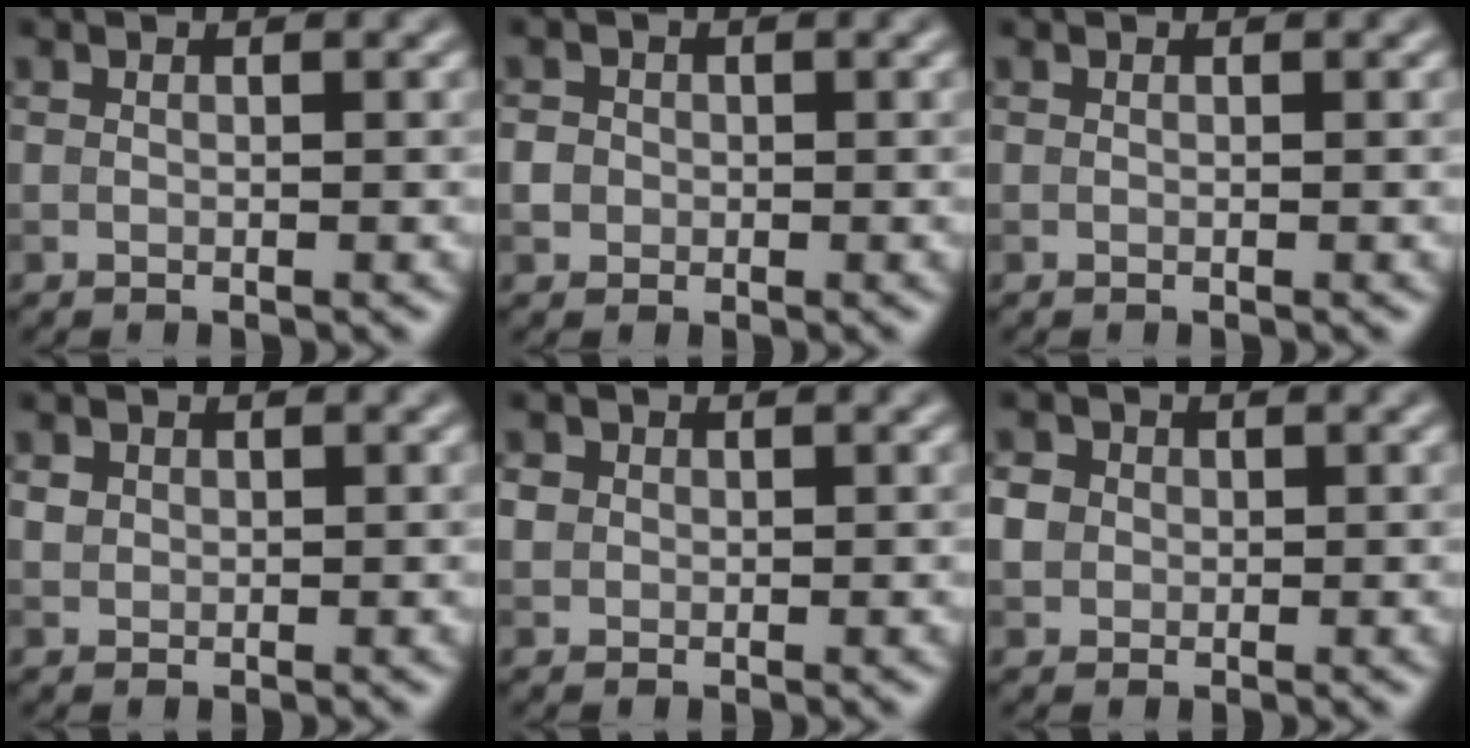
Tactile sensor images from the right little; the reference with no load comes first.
{"total": 1.5, "force": [-0.1, 1.4, 0.5], "torque": [0.000, 0.003, 0.000]}
{"total": 0.0}
{"total": 0.9, "force": [0.3, 0.8, 0.2], "torque": [-0.001, -0.002, 0.007]}
{"total": 1.1, "force": [0.1, 1.1, 0.2], "torque": [-0.002, -0.003, 0.002]}
{"total": 2.2, "force": [0.1, 2.1, 0.8], "torque": [-0.016, 0.010, 0.002]}